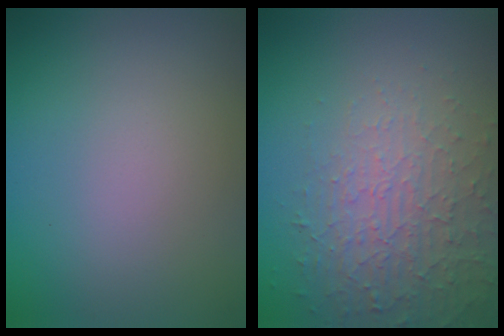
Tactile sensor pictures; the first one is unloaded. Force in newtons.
{"total": 4.2, "press": 3.1, "slide": 2.7}